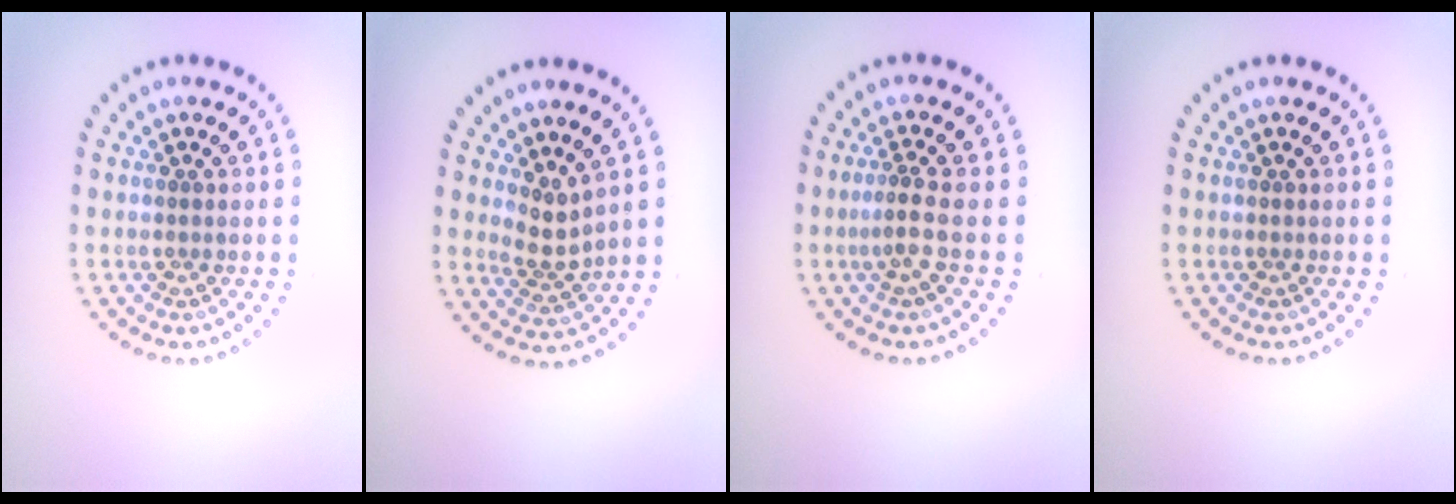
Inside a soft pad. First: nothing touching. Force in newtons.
{"total": 2.2, "press": 1.5, "slide": 1.7}
{"total": 1.9, "press": 1.2, "slide": 1.5}
{"total": 0.0}